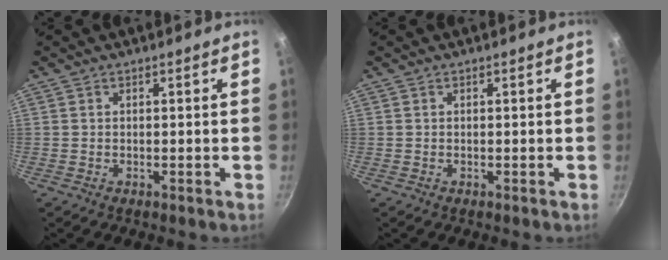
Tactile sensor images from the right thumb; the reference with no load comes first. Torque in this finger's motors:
{"motor_torque": [0.00, 0.00, 0.02, 0.15, 0.00]}